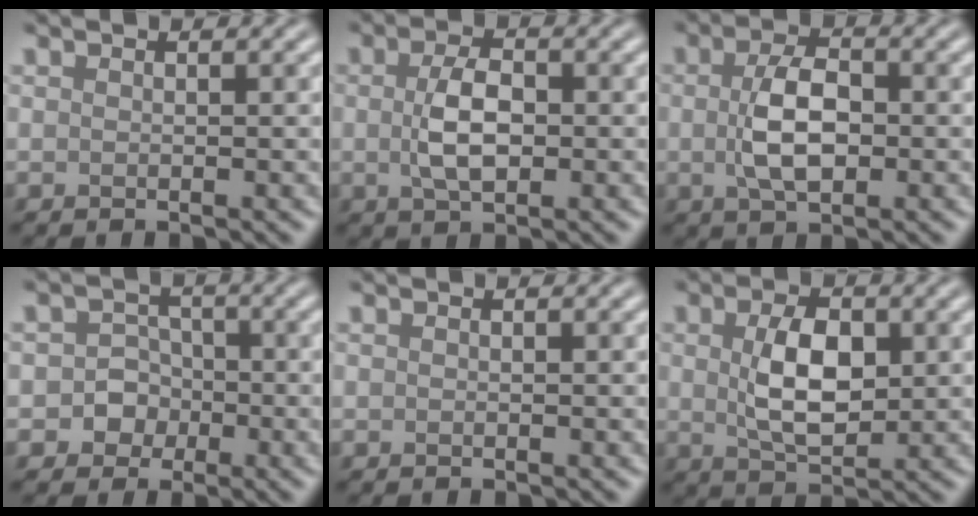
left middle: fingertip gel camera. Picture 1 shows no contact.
{"total": 3.9, "force": [-0.1, 2.1, 3.3], "torque": [-0.071, 0.000, -0.001]}
{"total": 4.7, "force": [-0.2, 2.5, 4.0], "torque": [-0.083, 0.002, -0.004]}
{"total": 2.9, "force": [-0.7, 2.7, 0.7], "torque": [0.014, 0.003, -0.026]}
{"total": 0.0}
{"total": 5.3, "force": [0.6, 2.9, 4.4], "torque": [-0.090, 0.000, 0.014]}